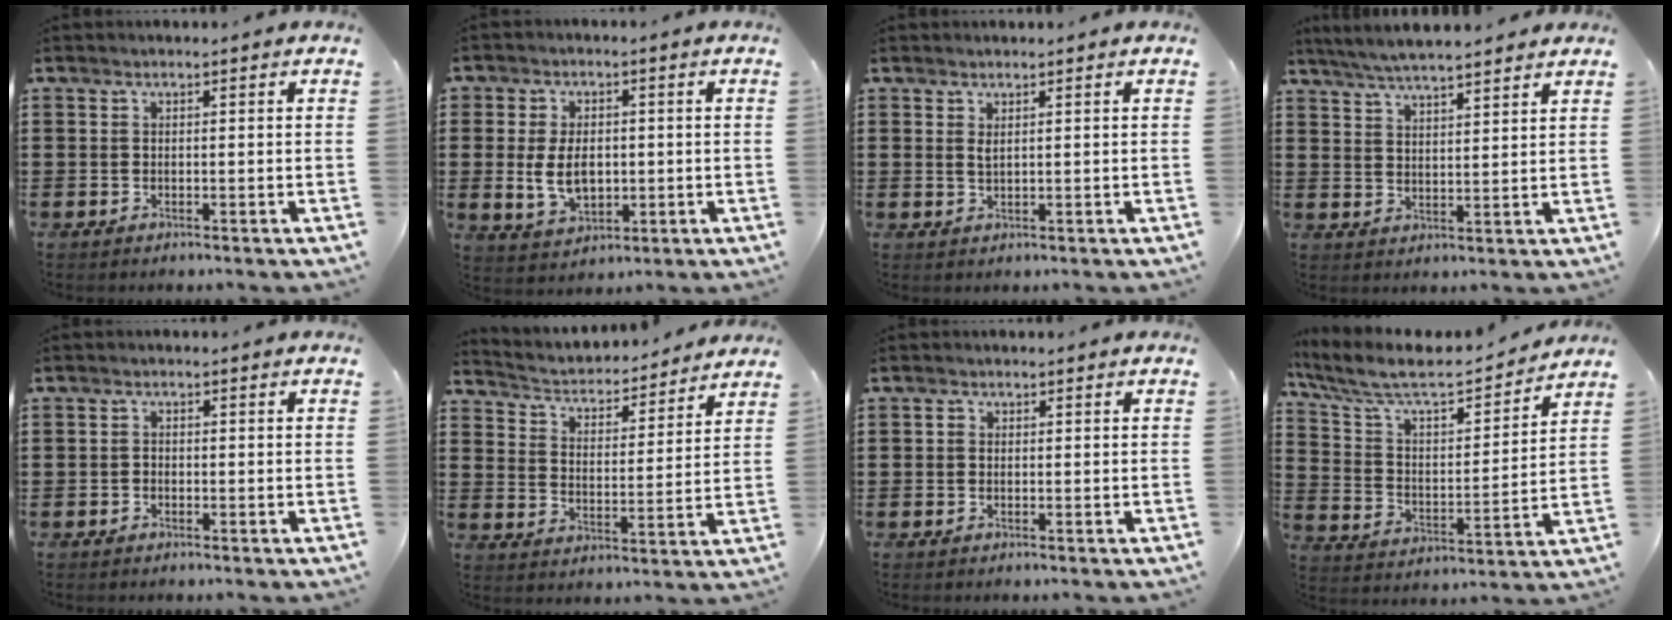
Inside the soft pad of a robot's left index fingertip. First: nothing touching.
{"total": 6.6, "force": [-0.2, 4.4, 4.9], "torque": [-0.093, 0.002, -0.010]}
{"total": 1.3, "force": [0.6, 0.3, 1.1], "torque": [-0.023, 0.001, 0.011]}
{"total": 4.8, "force": [4.6, 0.1, 1.5], "torque": [-0.044, -0.015, 0.083]}
{"total": 0.9, "force": [-0.7, 0.5, 0.1], "torque": [-0.006, 0.000, -0.015]}
{"total": 2.9, "force": [2.9, 0.4, 0.3], "torque": [-0.026, -0.031, 0.040]}
{"total": 0.8, "force": [-0.1, 0.7, 0.3], "torque": [-0.009, 0.004, -0.003]}
{"total": 7.9, "force": [6.9, 1.5, 3.4], "torque": [-0.098, -0.046, 0.114]}